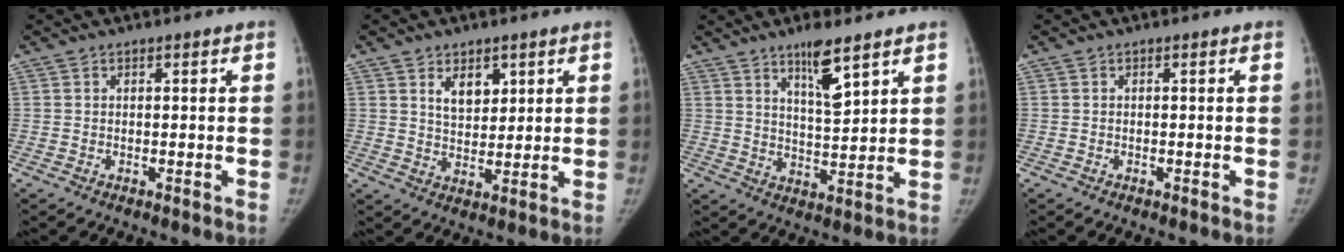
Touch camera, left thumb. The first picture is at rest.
{"total": 5.8, "force": [2.9, 3.6, 3.6], "torque": [-0.032, -0.023, 0.052]}
{"total": 7.8, "force": [5.1, 1.7, 5.6], "torque": [-0.086, -0.038, 0.091]}
{"total": 0.0}